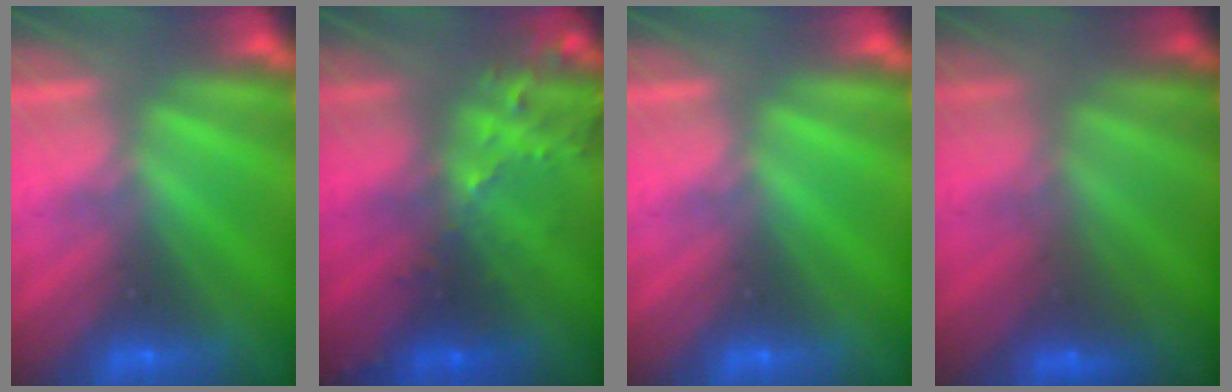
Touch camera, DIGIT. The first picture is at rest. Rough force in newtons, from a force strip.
{"total": 7.6}
{"total": 0.0}
{"total": 2.5}